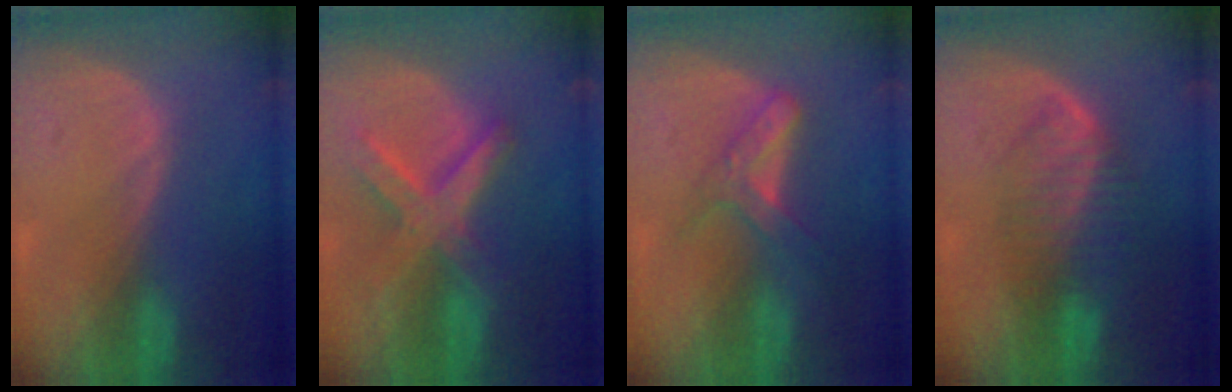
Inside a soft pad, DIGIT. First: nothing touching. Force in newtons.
{"total": 8.4, "press": 7.2, "slide": 4.4}
{"total": 5.6, "press": 4.9, "slide": 2.7}
{"total": 6.6, "press": 6.2, "slide": 2.3}